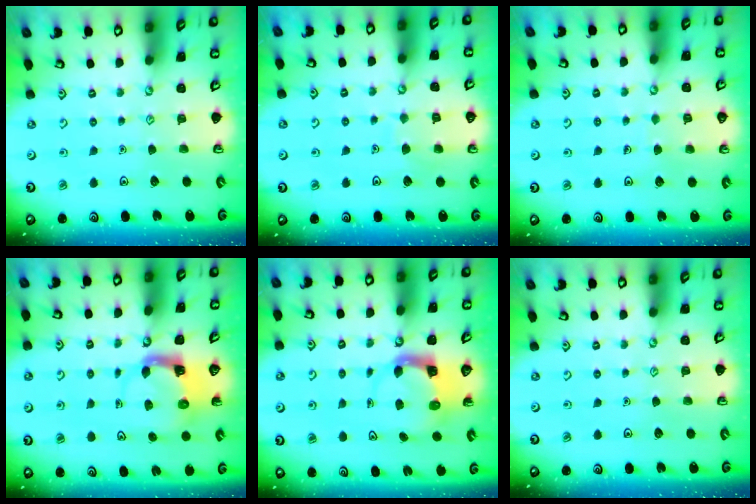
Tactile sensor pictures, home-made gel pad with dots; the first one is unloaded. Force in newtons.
{"total": 6.3, "press": 6.3, "slide": 0.5}
{"total": 3.3, "press": 3.3, "slide": 0.2}
{"total": 3.7, "press": 3.7, "slide": 0.7}
{"total": 3.8, "press": 3.7, "slide": 0.5}
{"total": 0.0}